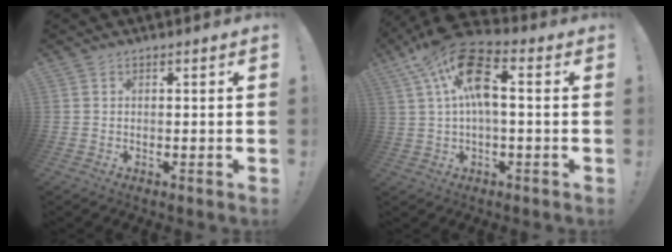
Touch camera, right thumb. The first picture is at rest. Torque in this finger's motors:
{"motor_torque": [0.58, 3.14, 1.64, 0.13, 0.21]}